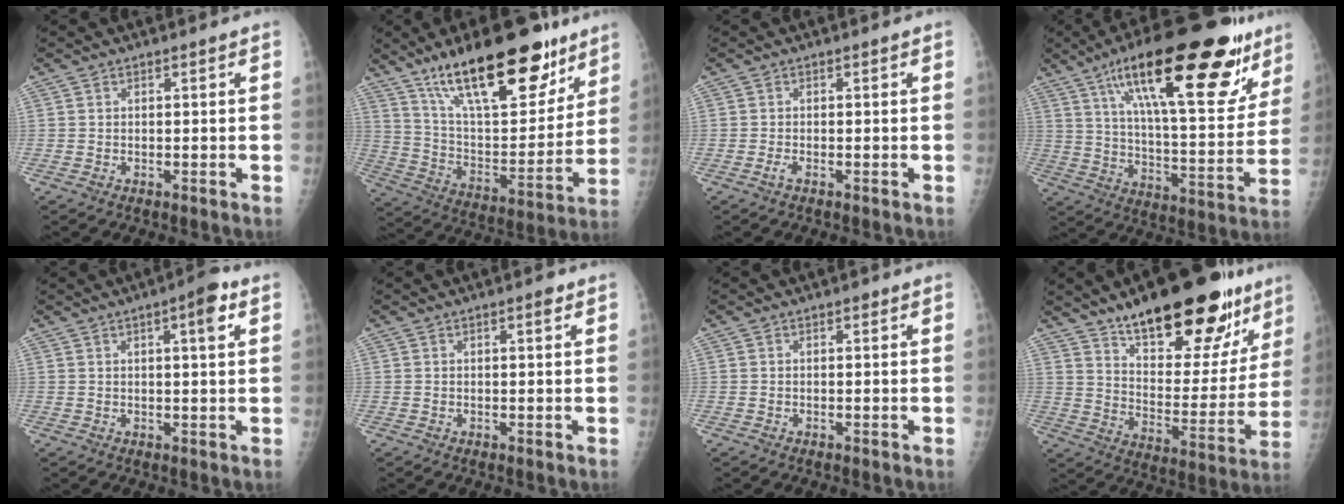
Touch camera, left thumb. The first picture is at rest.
{"total": 26.5, "force": [17.3, 9.8, 17.5], "torque": [-0.239, -0.057, 0.286]}
{"total": 0.8, "force": [-0.6, 0.2, 0.5], "torque": [-0.014, -0.003, -0.014]}
{"total": 30.8, "force": [17.3, 9.9, 23.4], "torque": [-0.326, -0.037, 0.271]}
{"total": 5.2, "force": [2.2, 1.2, 4.6], "torque": [-0.062, -0.001, 0.026]}
{"total": 1.6, "force": [0.8, 0.6, 1.3], "torque": [-0.015, 0.000, 0.009]}
{"total": 0.6, "force": [0.2, 0.4, 0.3], "torque": [0.001, 0.001, -0.001]}
{"total": 26.0, "force": [17.4, 10.1, 16.5], "torque": [-0.193, -0.073, 0.262]}